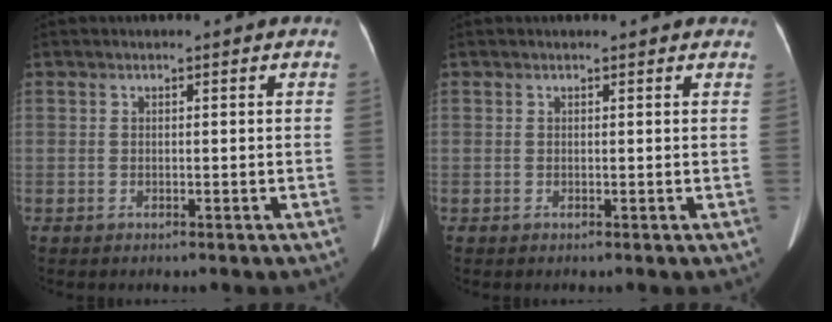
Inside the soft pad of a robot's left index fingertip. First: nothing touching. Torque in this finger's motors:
{"motor_torque": [-0.03, 0.05, -0.06, -0.06]}